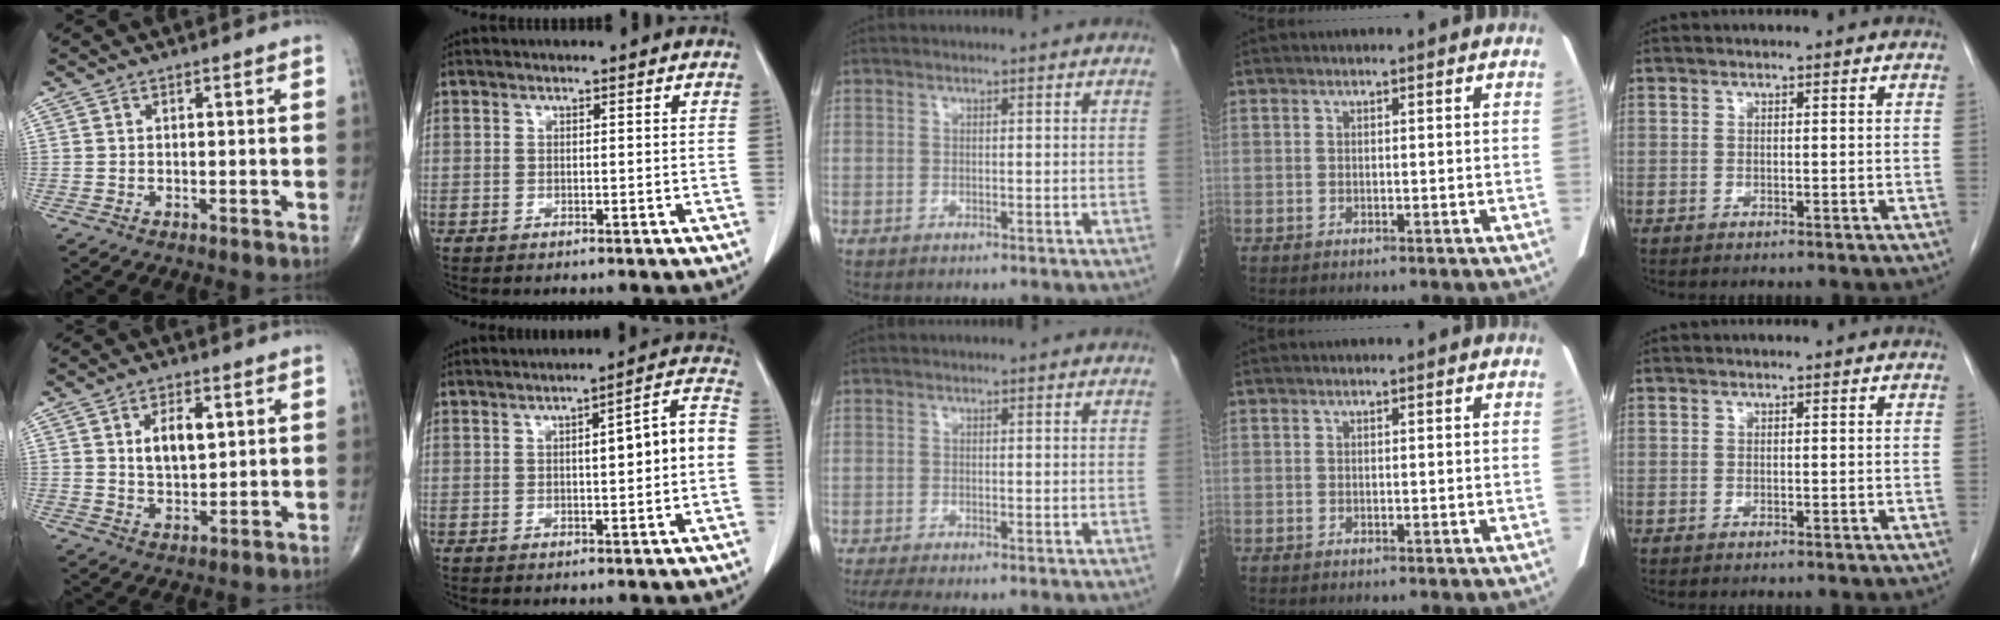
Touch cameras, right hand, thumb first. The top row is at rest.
{"thumb": {"total": 7.3, "force": [2.1, 4.0, 5.8], "torque": [-0.080, -0.011, 0.041]}, "index": {"total": 8.1, "force": [-0.4, 0.8, 8.0], "torque": [-0.108, 0.029, -0.008]}, "middle": {"total": 2.5, "force": [-1.8, 0.3, 1.7], "torque": [-0.034, -0.009, -0.035]}}